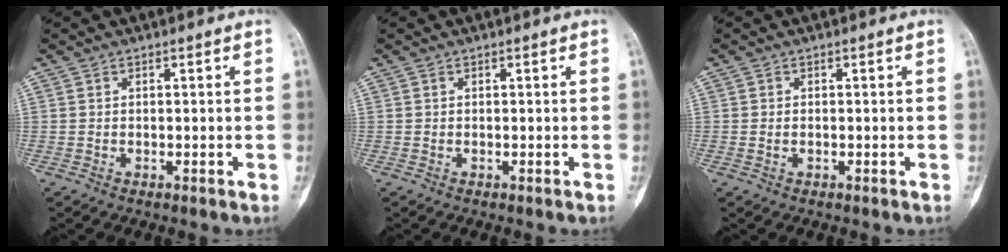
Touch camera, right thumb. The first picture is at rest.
{"total": 0.0}
{"total": 0.7, "force": [-0.1, 0.5, 0.4], "torque": [-0.013, 0.006, 0.002]}